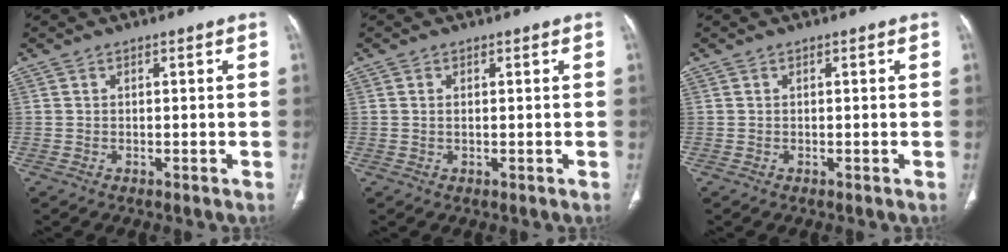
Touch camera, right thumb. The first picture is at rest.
{"total": 0.6, "force": [0.1, 0.3, 0.5], "torque": [-0.014, 0.002, 0.003]}
{"total": 0.0}